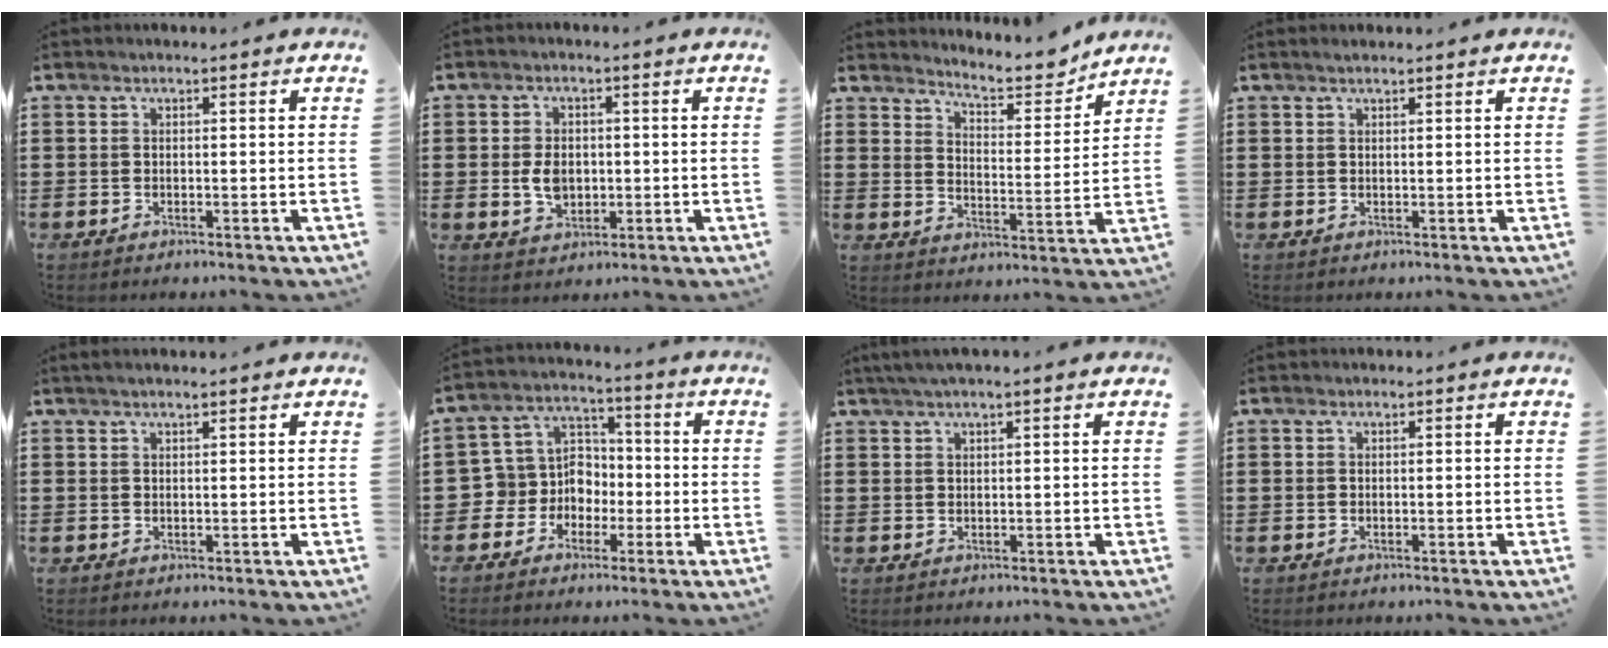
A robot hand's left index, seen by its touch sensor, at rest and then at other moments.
{"total": 4.6, "force": [-0.1, 3.1, 3.4], "torque": [-0.068, 0.002, -0.005]}
{"total": 6.9, "force": [6.5, 1.0, 2.1], "torque": [-0.044, -0.046, 0.109]}
{"total": 0.8, "force": [0.7, 0.0, 0.5], "torque": [-0.010, 0.001, 0.013]}
{"total": 1.2, "force": [1.0, 0.0, 0.7], "torque": [-0.014, 0.000, 0.019]}
{"total": 6.6, "force": [-1.5, 6.4, 0.9], "torque": [-0.067, -0.008, -0.035]}
{"total": 1.7, "force": [1.1, 0.0, 1.3], "torque": [-0.025, 0.001, 0.021]}
{"total": 0.0}